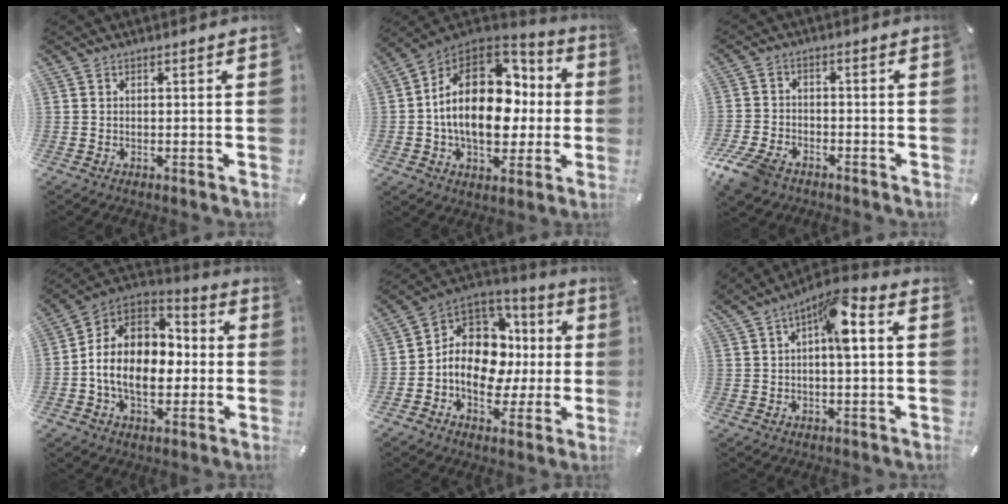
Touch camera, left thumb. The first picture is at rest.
{"total": 23.2, "force": [1.2, 15.7, 17.1], "torque": [-0.285, 0.002, 0.025]}
{"total": 6.8, "force": [-4.9, 3.8, 2.8], "torque": [-0.069, 0.019, -0.096]}
{"total": 14.7, "force": [-3.2, 11.0, 9.3], "torque": [-0.188, 0.018, -0.061]}
{"total": 14.7, "force": [-0.4, 11.9, 8.6], "torque": [-0.160, -0.013, -0.002]}
{"total": 9.8, "force": [2.9, 3.6, 8.6], "torque": [-0.132, -0.001, 0.045]}